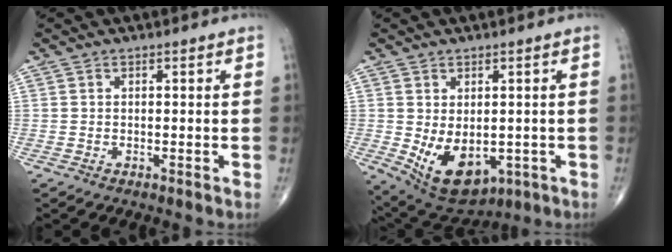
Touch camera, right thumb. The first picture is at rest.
{"total": 11.3, "force": [-2.0, 6.9, 8.6], "torque": [-0.125, -0.009, -0.005]}